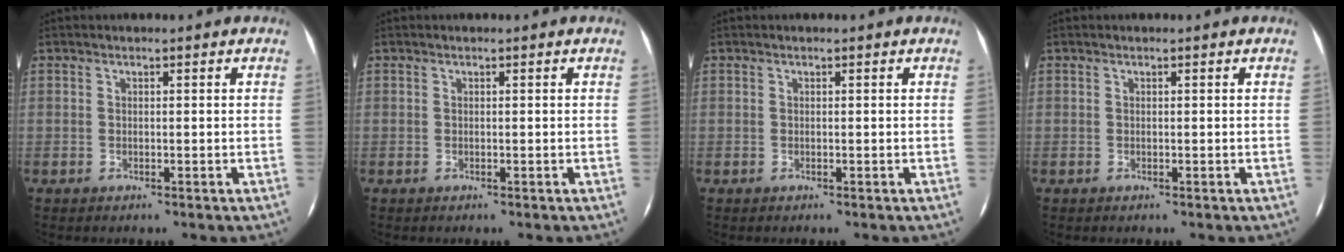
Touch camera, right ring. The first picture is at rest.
{"total": 0.0}
{"total": 0.0}
{"total": 0.0}